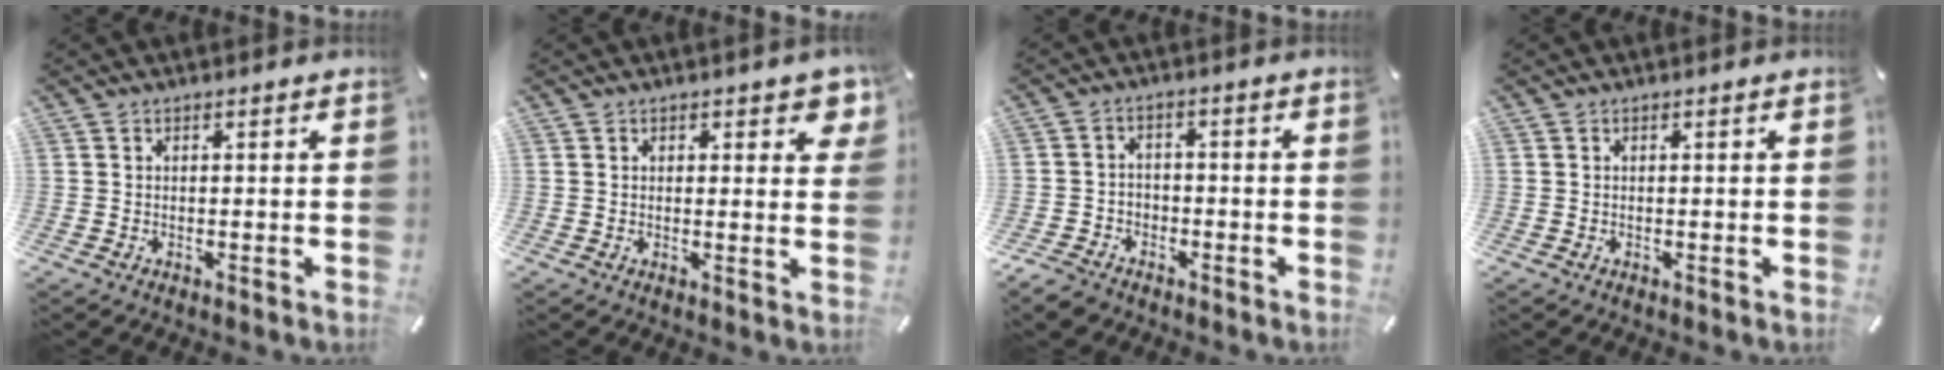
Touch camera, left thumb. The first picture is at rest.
{"total": 3.8, "force": [2.1, 1.9, 2.4], "torque": [-0.023, -0.008, 0.032]}
{"total": 4.9, "force": [-3.3, 3.5, 0.9], "torque": [-0.017, 0.021, -0.063]}
{"total": 0.0}